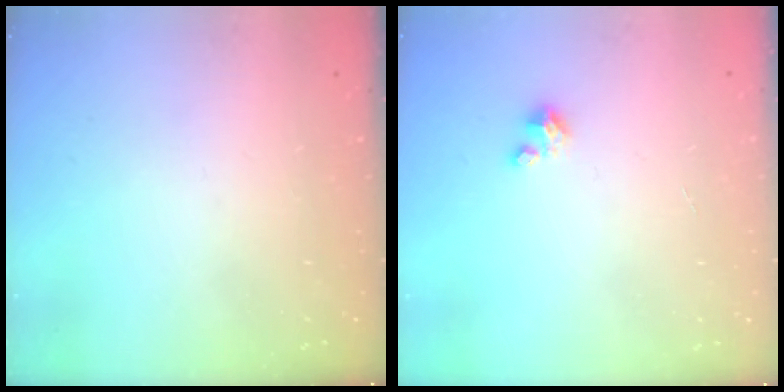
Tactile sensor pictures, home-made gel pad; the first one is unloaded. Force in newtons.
{"total": 2.6, "press": 2.6, "slide": 0.2}